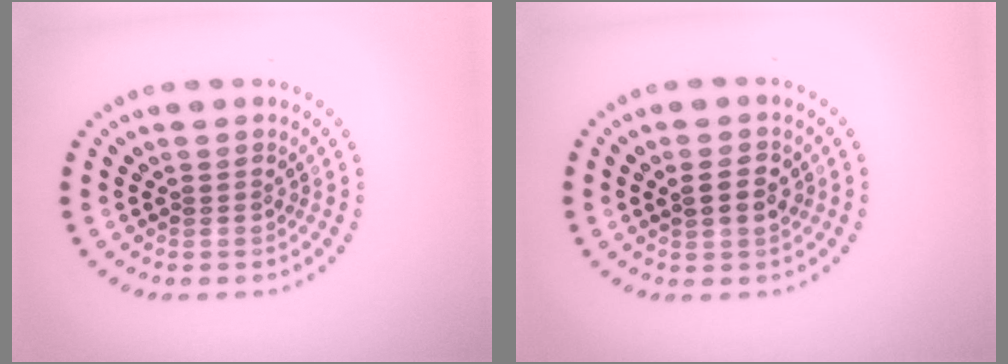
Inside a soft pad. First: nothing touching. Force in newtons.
{"total": 2.4, "press": 2.4, "slide": 0.5}